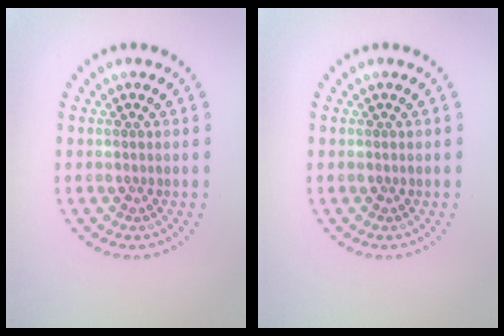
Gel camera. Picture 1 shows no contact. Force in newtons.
{"total": 0.0}